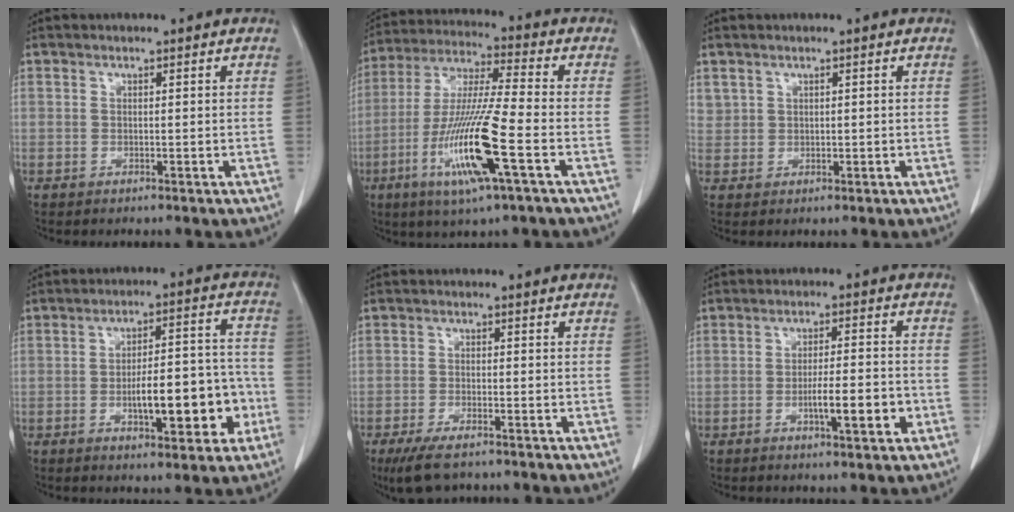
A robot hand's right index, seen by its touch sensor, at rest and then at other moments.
{"total": 15.5, "force": [-5.5, 0.2, 14.5], "torque": [-0.298, -0.021, -0.105]}
{"total": 1.6, "force": [1.0, 1.2, 0.2], "torque": [0.003, 0.006, 0.017]}
{"total": 12.3, "force": [-3.6, 3.8, 11.2], "torque": [-0.167, 0.027, -0.047]}
{"total": 6.1, "force": [-4.6, 1.8, 3.5], "torque": [-0.066, -0.011, -0.079]}
{"total": 6.7, "force": [-2.3, 0.9, 6.2], "torque": [-0.101, -0.001, -0.033]}